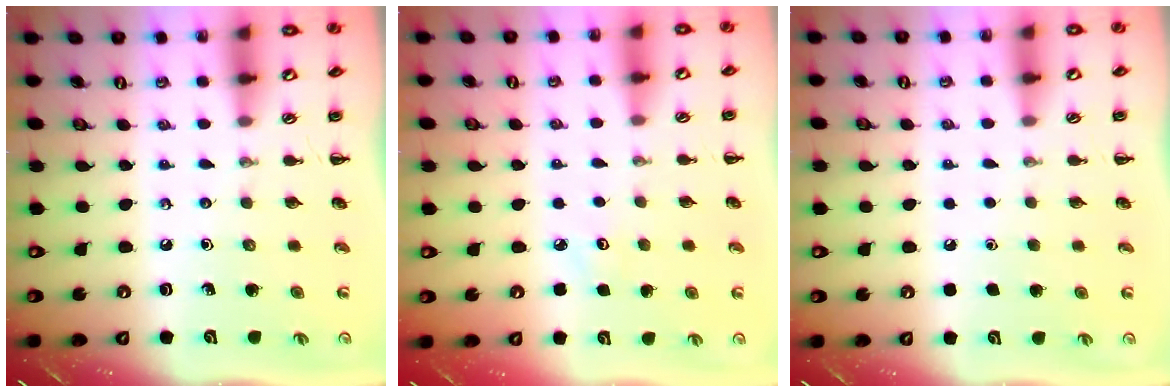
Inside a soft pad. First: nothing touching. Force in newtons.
{"total": 2.8, "press": 2.7, "slide": 0.8}
{"total": 1.8, "press": 1.8, "slide": 0.1}